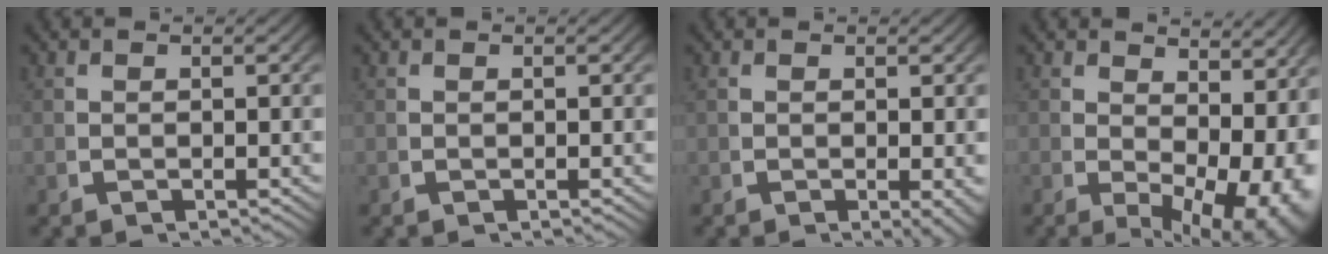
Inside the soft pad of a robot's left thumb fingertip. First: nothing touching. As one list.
[{"total": 0.0}, {"total": 1.6, "force": [-0.2, 0.3, 1.6], "torque": [-0.022, -0.008, 0.003]}, {"total": 8.1, "force": [-0.4, 4.9, 6.4], "torque": [-0.098, -0.043, 0.018]}]